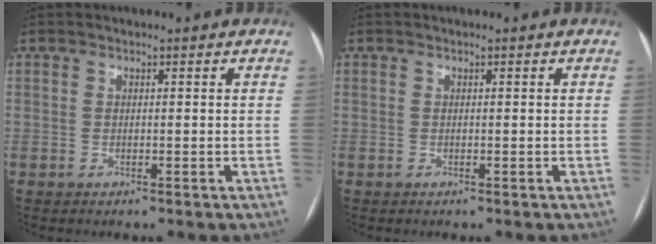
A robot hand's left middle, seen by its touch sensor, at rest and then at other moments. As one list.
[{"total": 0.0}]